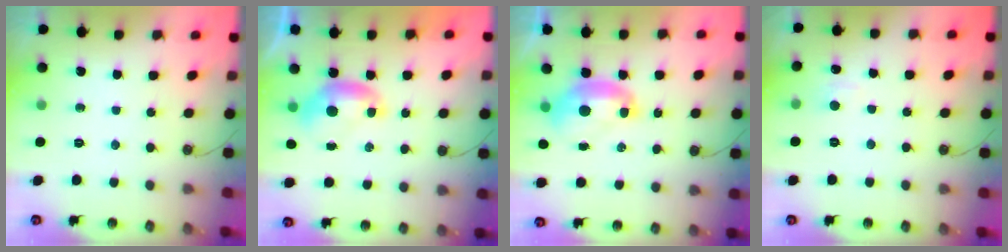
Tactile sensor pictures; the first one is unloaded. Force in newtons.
{"total": 0.0}
{"total": 2.5, "press": 2.5, "slide": 0.3}
{"total": 2.4, "press": 2.3, "slide": 0.2}